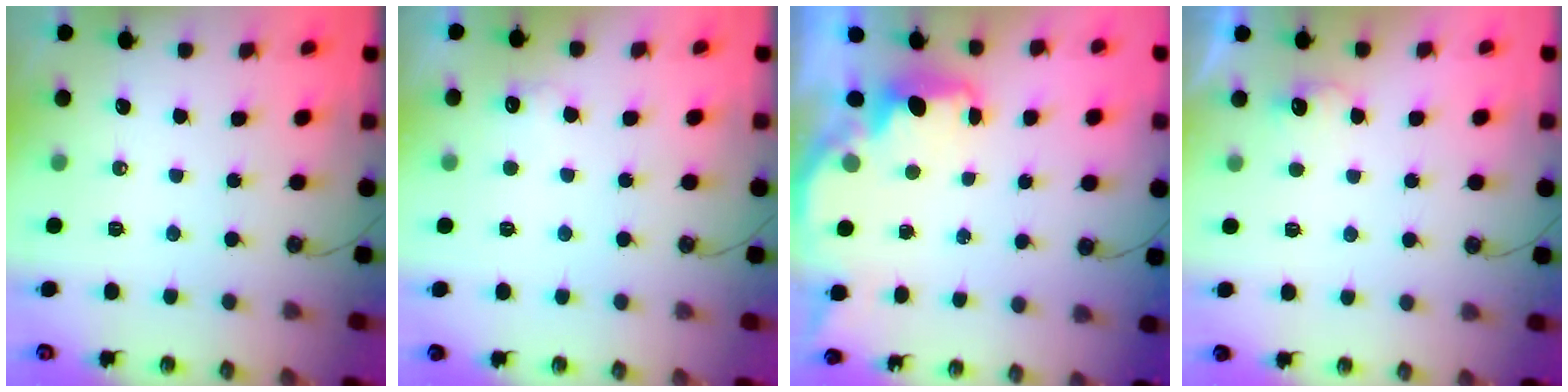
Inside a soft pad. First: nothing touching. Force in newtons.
{"total": 5.7, "press": 5.6, "slide": 1.3}
{"total": 2.2, "press": 2.0, "slide": 0.8}
{"total": 5.1, "press": 5.0, "slide": 0.9}